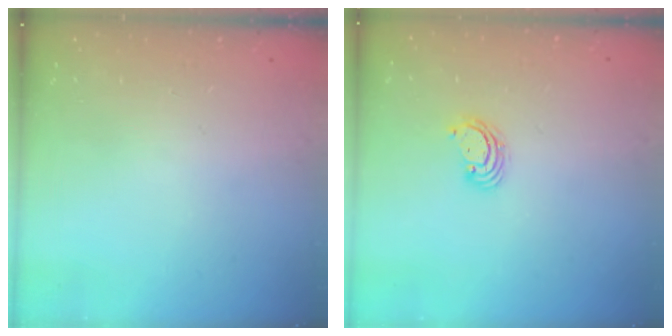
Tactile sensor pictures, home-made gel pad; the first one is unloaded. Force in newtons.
{"total": 3.5, "press": 3.5, "slide": 0.2}